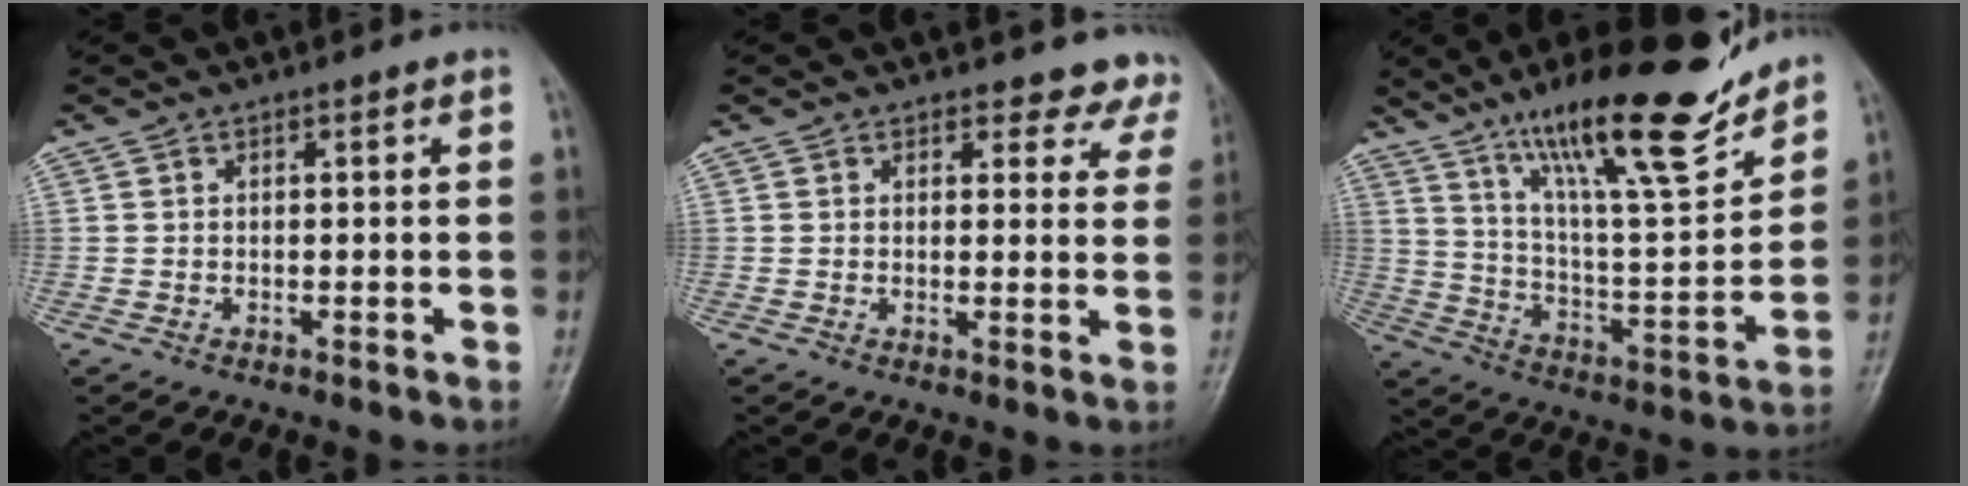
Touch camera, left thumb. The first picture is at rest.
{"total": 6.1, "force": [5.5, 2.6, 0.2], "torque": [0.047, -0.025, 0.035]}
{"total": 22.7, "force": [16.1, 4.7, 15.3], "torque": [-0.218, -0.078, 0.272]}